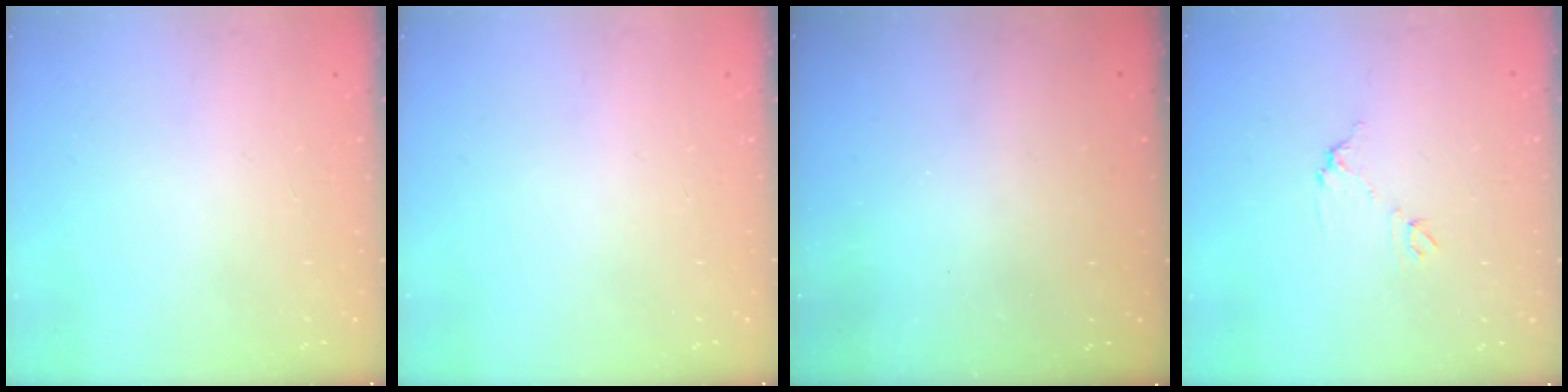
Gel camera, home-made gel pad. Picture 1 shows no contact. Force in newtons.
{"total": 0.0}
{"total": 3.0, "press": 3.0, "slide": 0.1}
{"total": 5.5, "press": 5.5, "slide": 0.3}